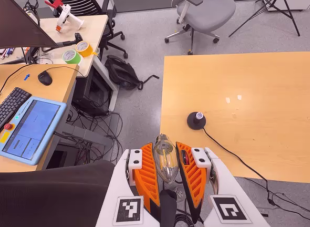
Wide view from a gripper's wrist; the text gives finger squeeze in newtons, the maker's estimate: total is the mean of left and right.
{"total": 13.1, "left": 14.0, "right": 12.2}